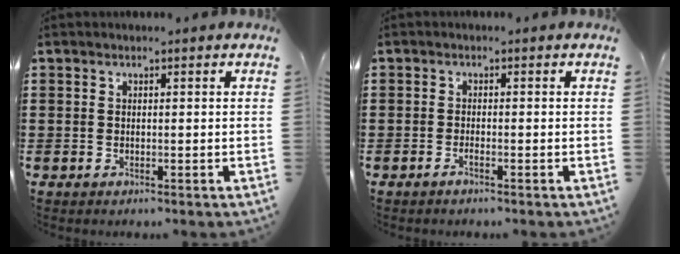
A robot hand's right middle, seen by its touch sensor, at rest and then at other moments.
{"total": 0.7, "force": [-0.5, 0.0, 0.4], "torque": [-0.010, -0.003, -0.008]}